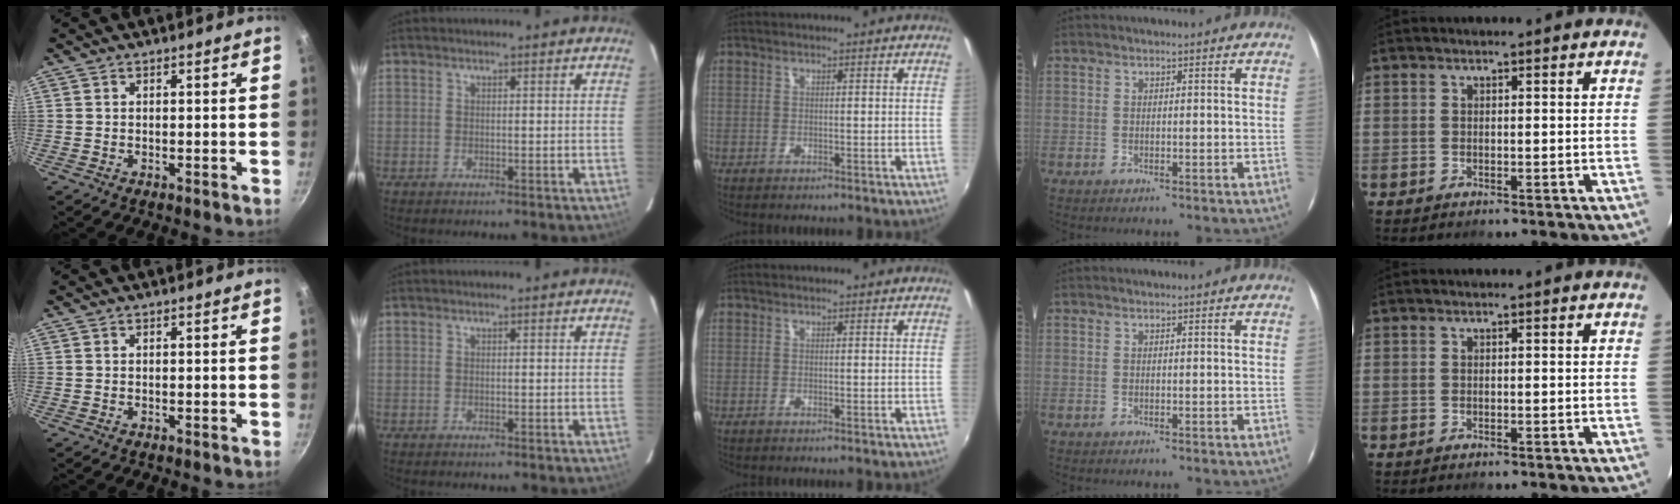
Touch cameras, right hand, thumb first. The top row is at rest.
{}